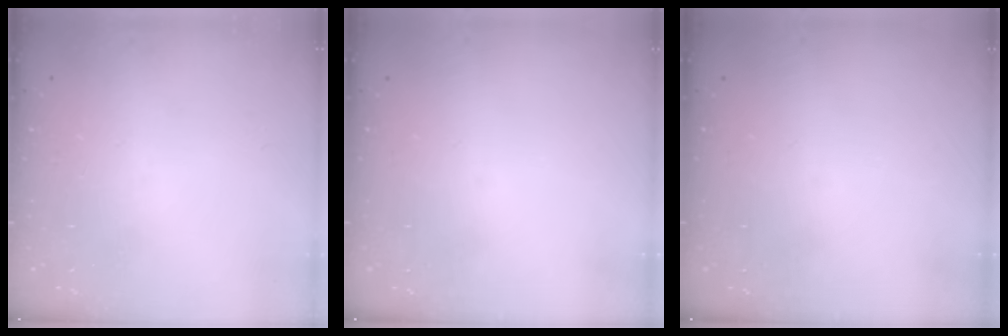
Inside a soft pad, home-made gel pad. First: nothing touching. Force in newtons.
{"total": 0.0}
{"total": 0.0}